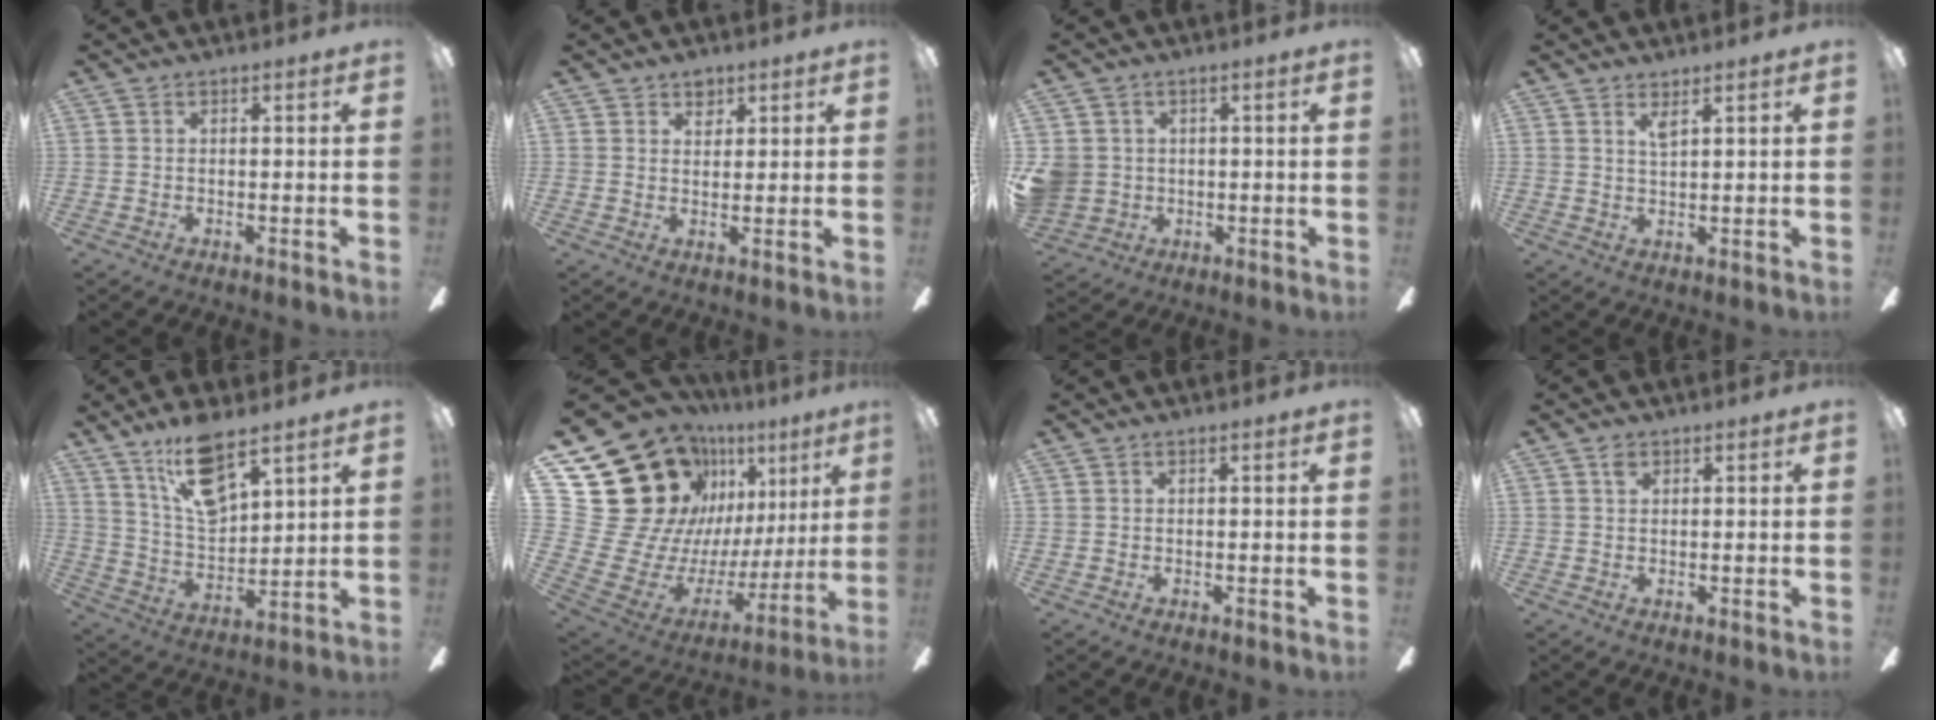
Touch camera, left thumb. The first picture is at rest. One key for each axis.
{"total": 3.4, "fx": 2.4, "fy": 2.1, "fz": 1.1, "tx": -0.002, "ty": -0.009, "tz": 0.041}
{"total": 5.3, "fx": 0.6, "fy": 5.1, "fz": 1.3, "tx": -0.049, "ty": 0.004, "tz": 0.012}
{"total": 2.4, "fx": 1.9, "fy": 0.2, "fz": 1.5, "tx": -0.035, "ty": 0.000, "tz": 0.034}
{"total": 14.1, "fx": 9.9, "fy": 5.5, "fz": 8.5, "tx": -0.156, "ty": -0.041, "tz": 0.176}
{"total": 27.3, "fx": 13.9, "fy": 19.3, "fz": 13.4, "tx": -0.249, "ty": -0.135, "tz": 0.315}
{"total": 0.0}
{"total": 1.3, "fx": 0.9, "fy": 0.8, "fz": 0.6, "tx": -0.015, "ty": 0.003, "tz": 0.015}